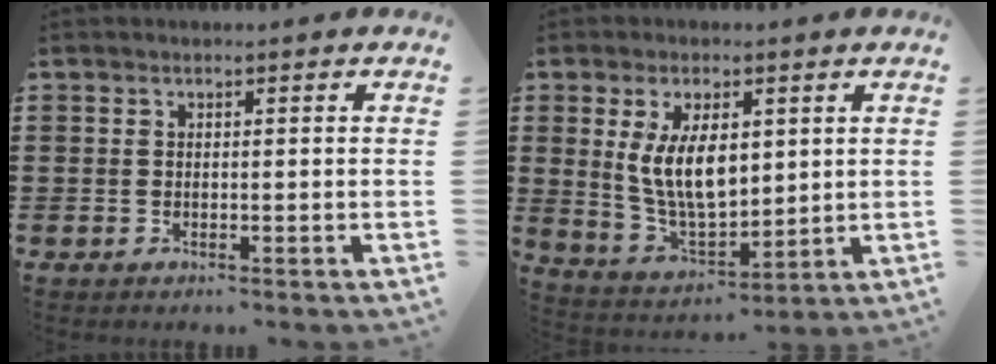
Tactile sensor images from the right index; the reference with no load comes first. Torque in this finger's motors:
{"motor_torque": [2.14, 0.00, 1.05, 0.21]}